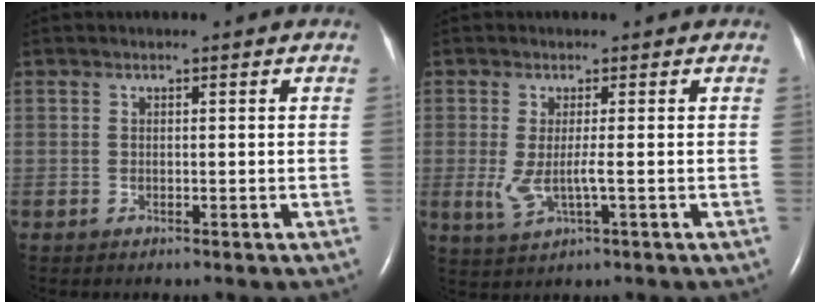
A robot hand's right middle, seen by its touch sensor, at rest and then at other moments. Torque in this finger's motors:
{"motor_torque": [0.07, -0.01, 0.11, 0.09]}